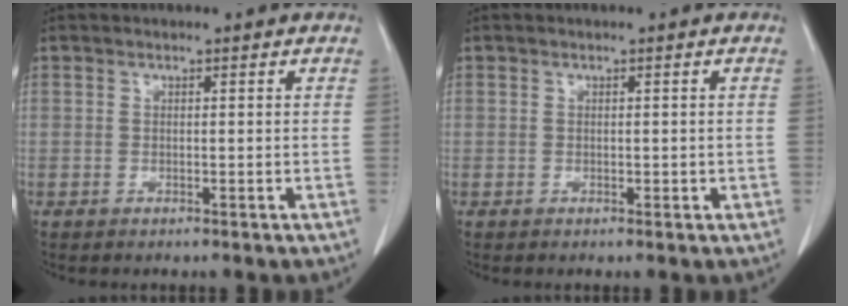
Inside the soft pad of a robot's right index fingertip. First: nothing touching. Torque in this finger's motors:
{"motor_torque": [-0.15, 0.37, -0.03, 0.00]}